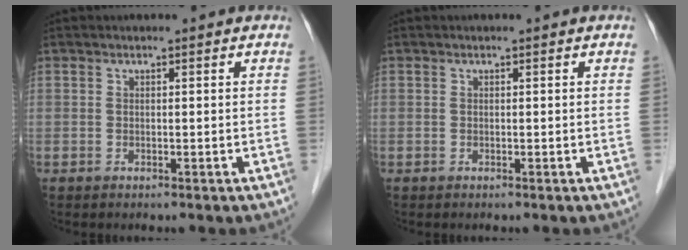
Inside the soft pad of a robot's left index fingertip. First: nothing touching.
{"total": 0.0}